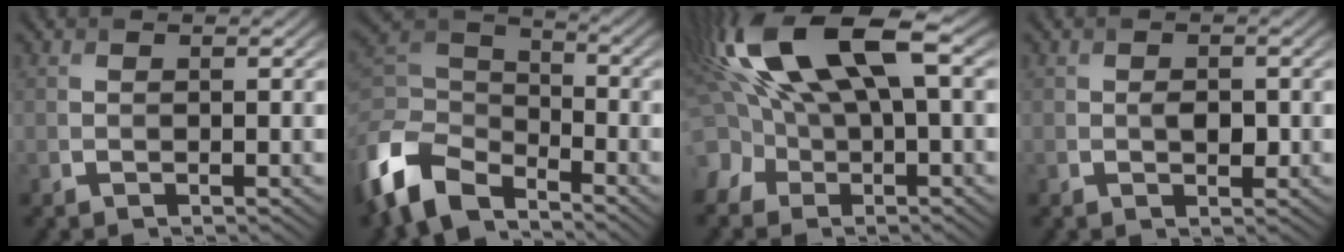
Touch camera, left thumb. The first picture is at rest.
{"total": 10.2, "force": [-7.2, 5.1, 5.2], "torque": [-0.128, -0.011, -0.156]}
{"total": 15.0, "force": [3.4, 7.5, 12.6], "torque": [-0.290, 0.012, 0.057]}
{"total": 1.2, "force": [-0.2, 0.9, 0.8], "torque": [-0.011, -0.003, -0.004]}